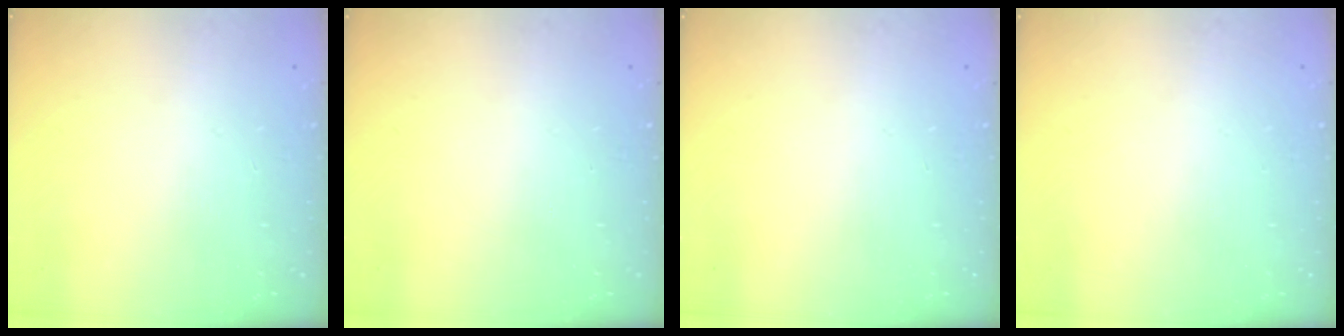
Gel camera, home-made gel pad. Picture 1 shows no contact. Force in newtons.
{"total": 0.0}
{"total": 0.0}
{"total": 0.0}